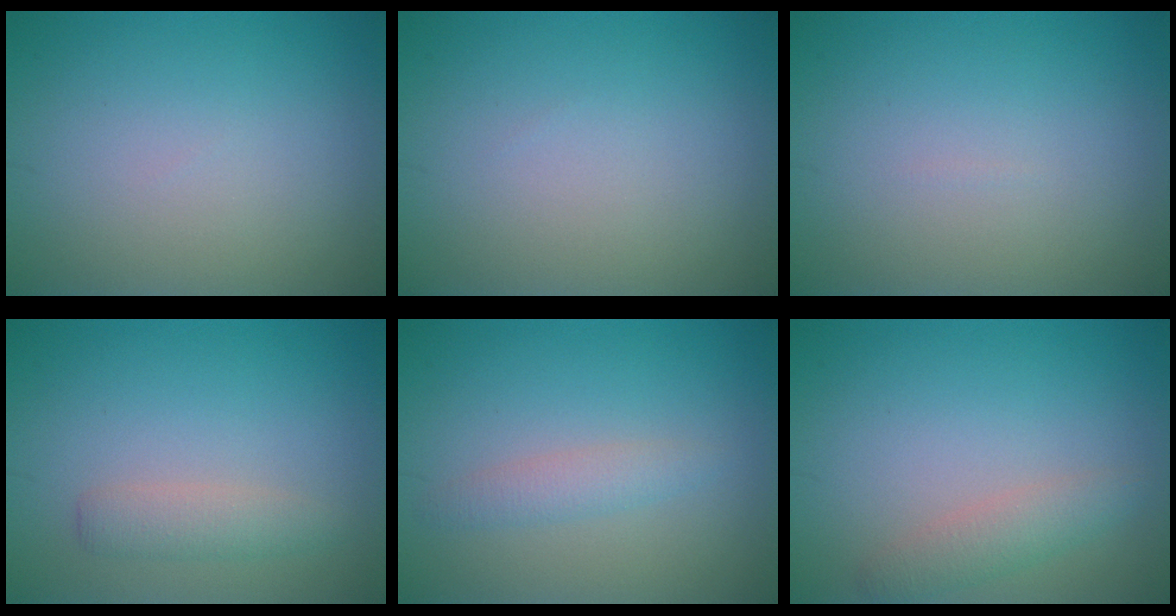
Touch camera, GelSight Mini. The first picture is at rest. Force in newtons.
{"total": 0.0}
{"total": 0.0}
{"total": 2.0, "press": 2.0, "slide": 0.2}
{"total": 1.7, "press": 1.7, "slide": 0.1}
{"total": 2.1, "press": 2.1, "slide": 0.1}